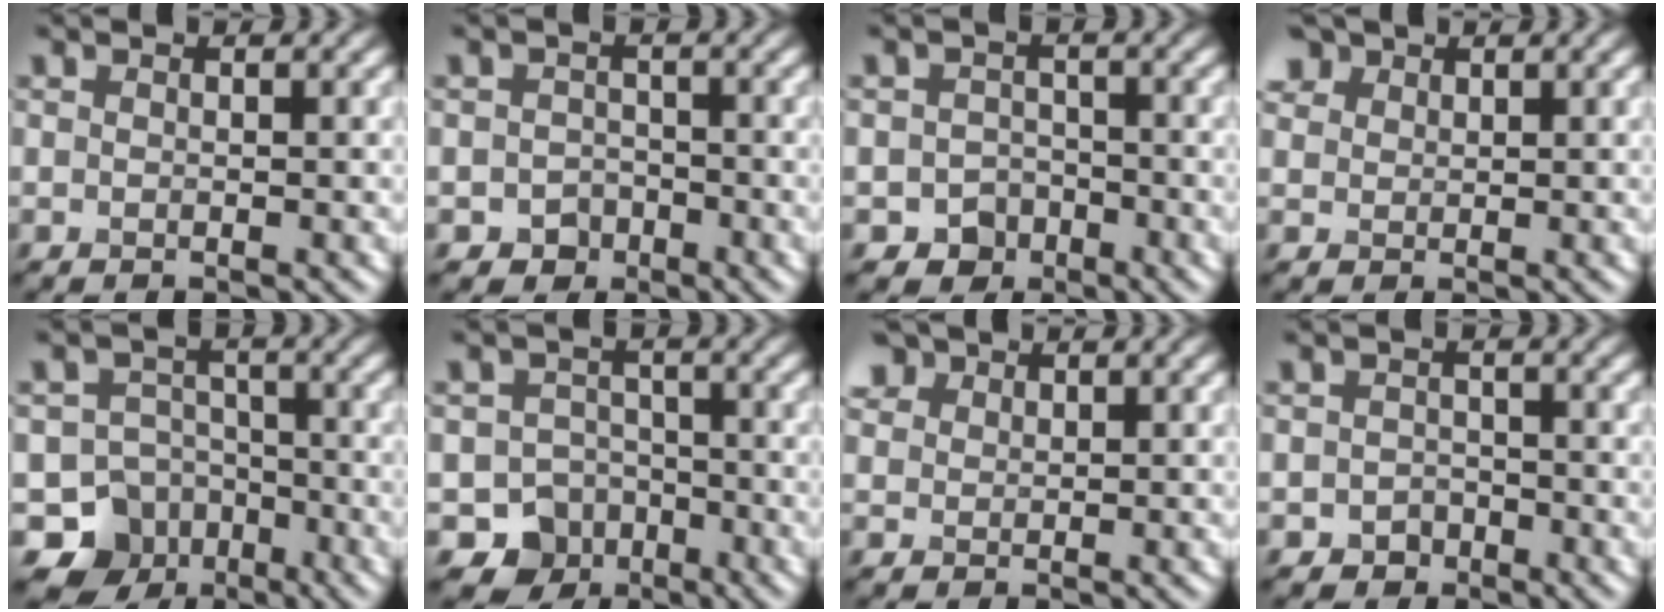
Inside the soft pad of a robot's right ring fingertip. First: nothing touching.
{"total": 2.1, "force": [-1.2, 1.7, 0.4], "torque": [0.005, 0.001, -0.024]}
{"total": 2.9, "force": [-1.7, 2.2, 0.5], "torque": [0.004, 0.001, -0.031]}
{"total": 2.7, "force": [1.8, 1.8, 0.9], "torque": [-0.027, 0.003, 0.036]}
{"total": 8.5, "force": [-5.0, 6.7, 1.5], "torque": [-0.006, -0.010, -0.092]}
{"total": 6.0, "force": [-3.4, 4.8, 1.0], "torque": [0.012, -0.005, -0.057]}
{"total": 2.9, "force": [1.9, 1.9, 0.9], "torque": [-0.030, 0.003, 0.039]}
{"total": 1.7, "force": [-1.0, 1.3, 0.3], "torque": [0.003, 0.001, -0.019]}